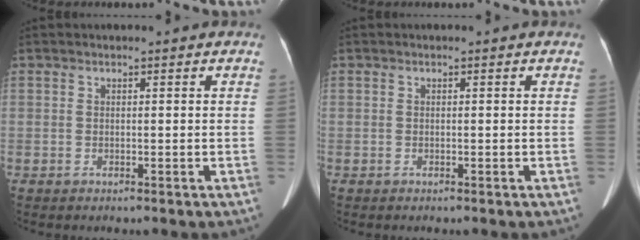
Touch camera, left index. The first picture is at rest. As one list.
[{"total": 0.0}]